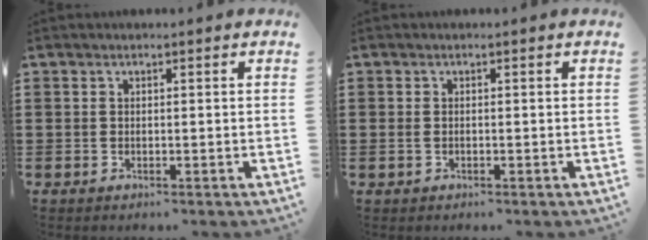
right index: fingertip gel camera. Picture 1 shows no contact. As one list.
[{"total": 0.6, "force": [-0.1, 0.4, 0.5], "torque": [-0.012, 0.000, -0.001]}]